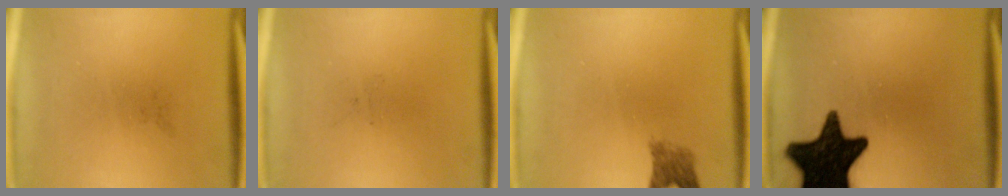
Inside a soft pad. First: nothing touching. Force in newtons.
{"total": 0.0}
{"total": 2.7}
{"total": 17.3}